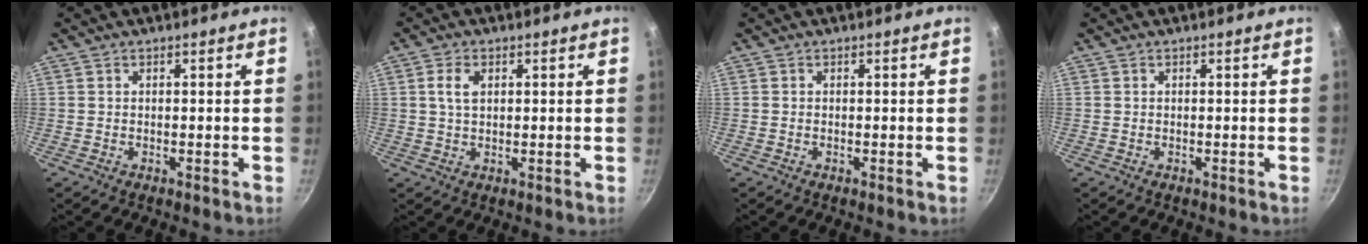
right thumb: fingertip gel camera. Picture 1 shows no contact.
{"total": 3.5, "force": [1.0, 2.2, 2.6], "torque": [-0.044, 0.003, 0.018]}
{"total": 0.0}
{"total": 0.0}